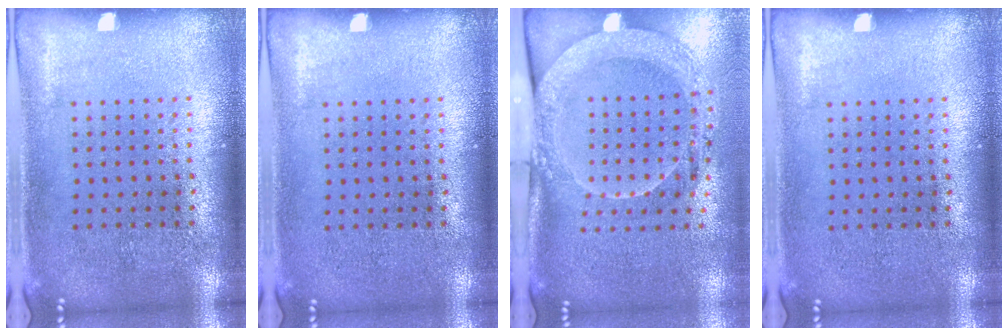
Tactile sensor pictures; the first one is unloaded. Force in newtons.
{"total": 0.0}
{"total": 2.0, "press": 2.0, "slide": 0.3}
{"total": 0.0}